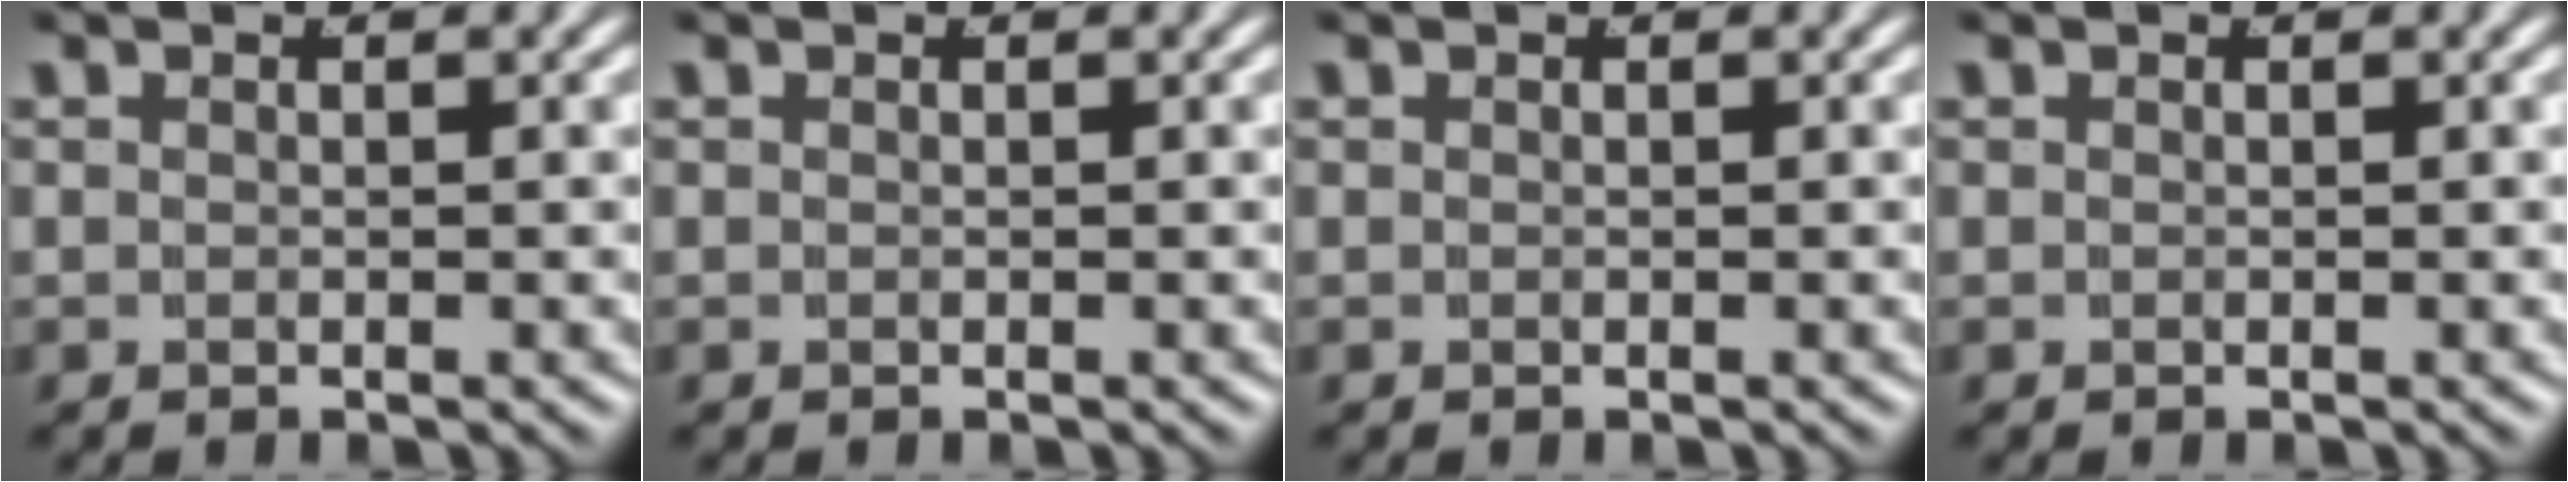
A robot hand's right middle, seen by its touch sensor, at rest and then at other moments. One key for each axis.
{"total": 0.0}
{"total": 0.0}
{"total": 0.0}